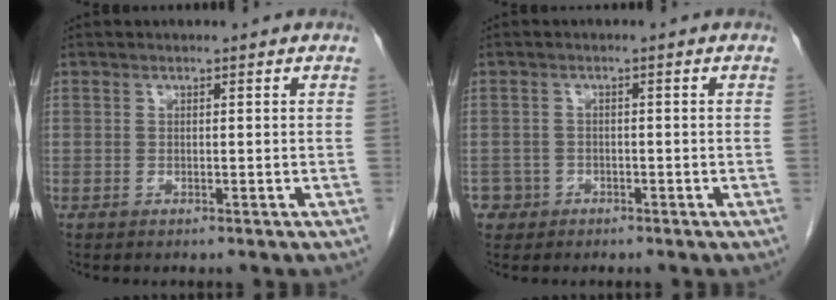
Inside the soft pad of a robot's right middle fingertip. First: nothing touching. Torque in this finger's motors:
{"motor_torque": [0.72, -0.60, 0.01, 0.02]}